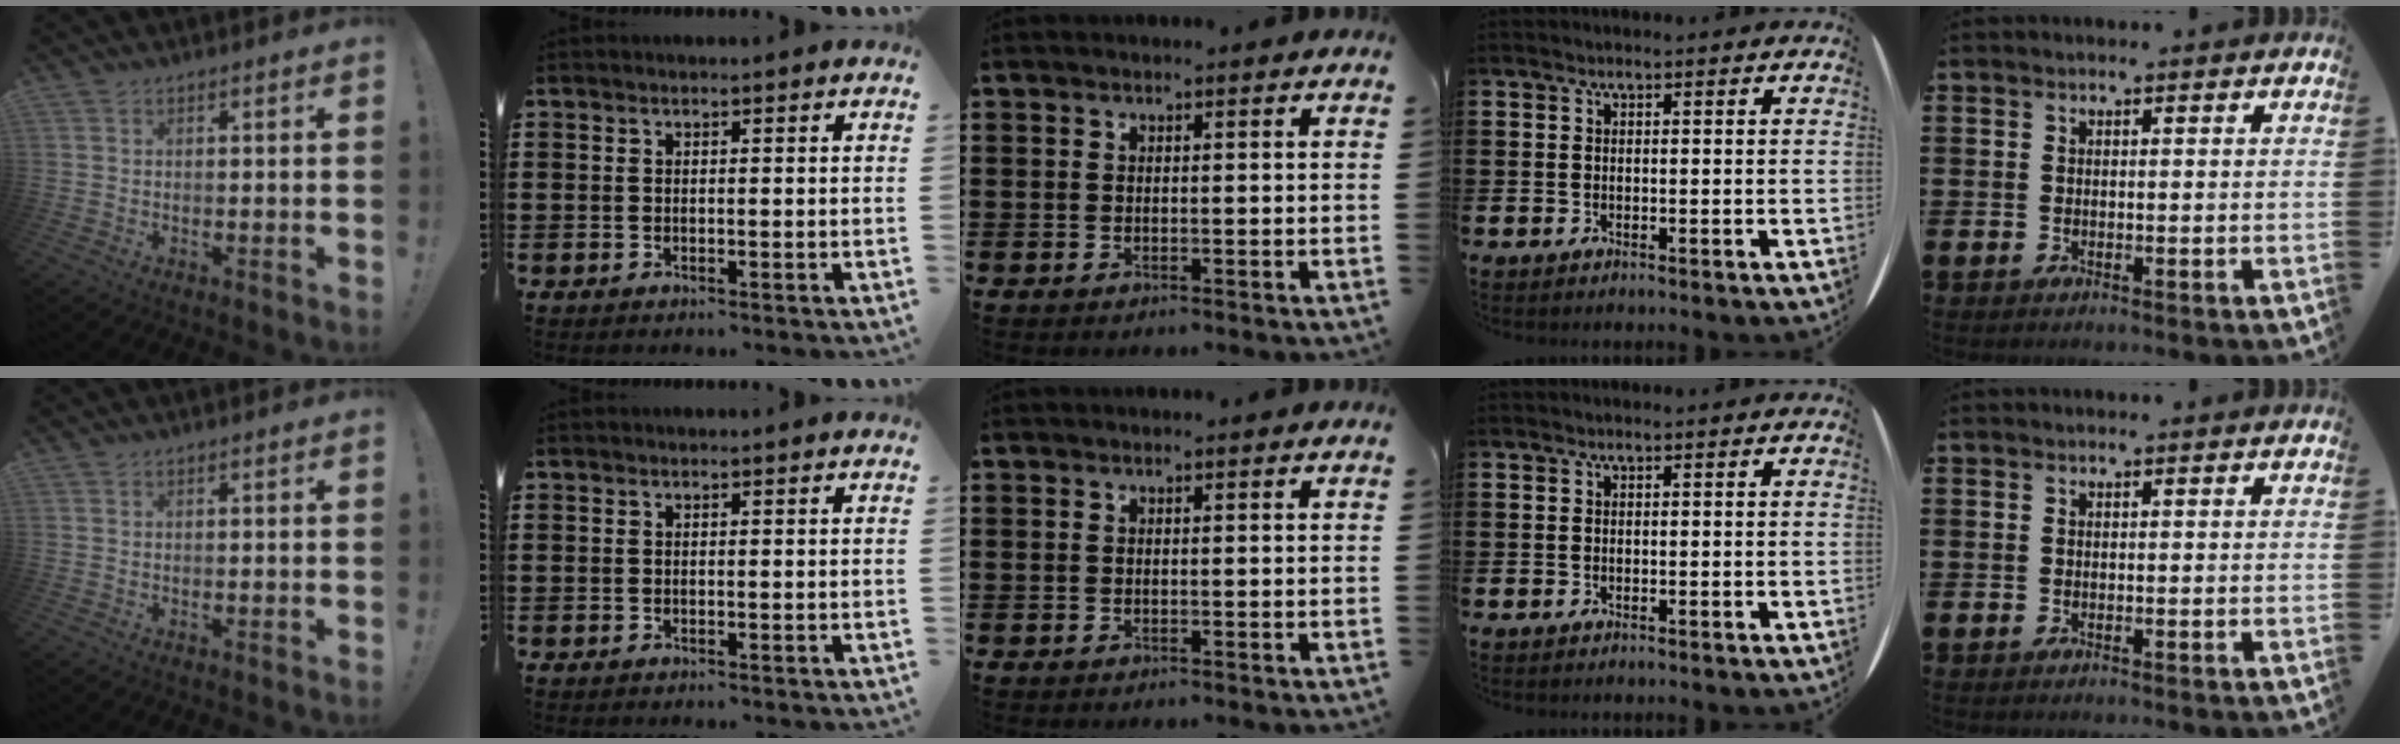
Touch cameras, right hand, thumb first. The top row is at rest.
{}